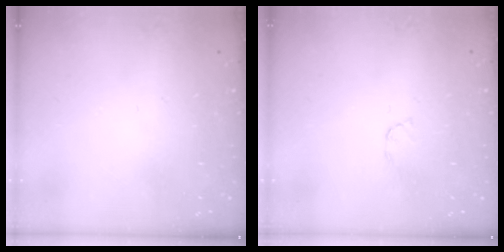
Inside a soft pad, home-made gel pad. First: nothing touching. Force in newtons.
{"total": 2.1, "press": 2.1, "slide": 0.3}